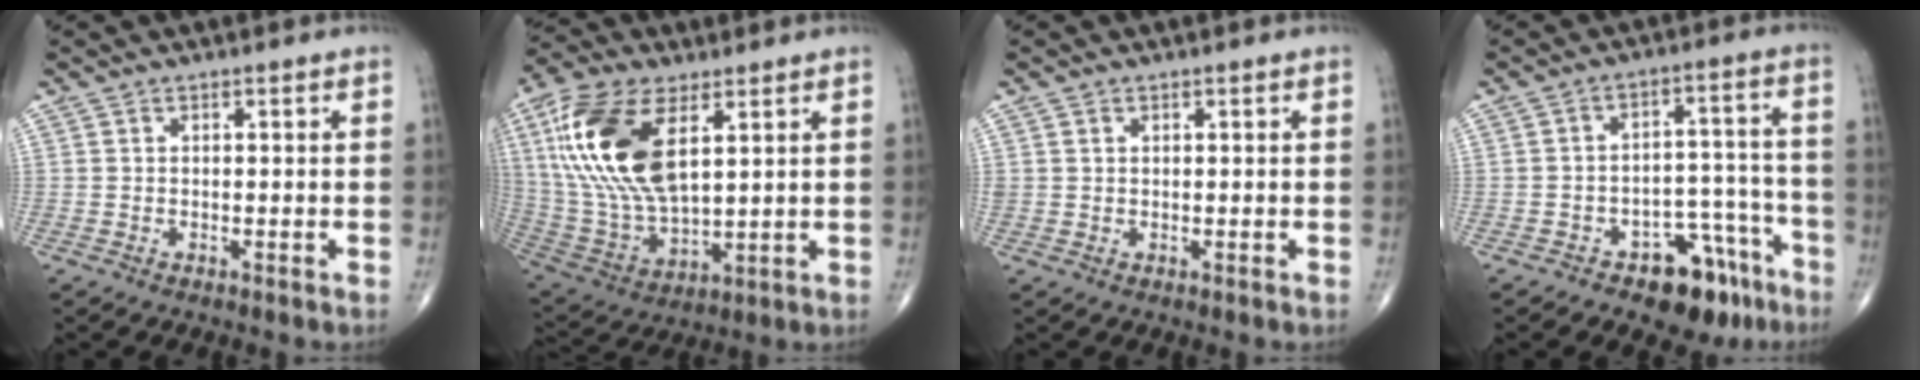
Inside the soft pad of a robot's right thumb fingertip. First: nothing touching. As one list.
[{"total": 20.9, "force": [6.8, 10.4, 16.8], "torque": [-0.347, -0.021, 0.132]}, {"total": 1.0, "force": [0.6, 0.8, 0.4], "torque": [-0.002, -0.002, 0.011]}, {"total": 11.7, "force": [-7.6, 6.3, 6.3], "torque": [-0.042, 0.073, -0.106]}]